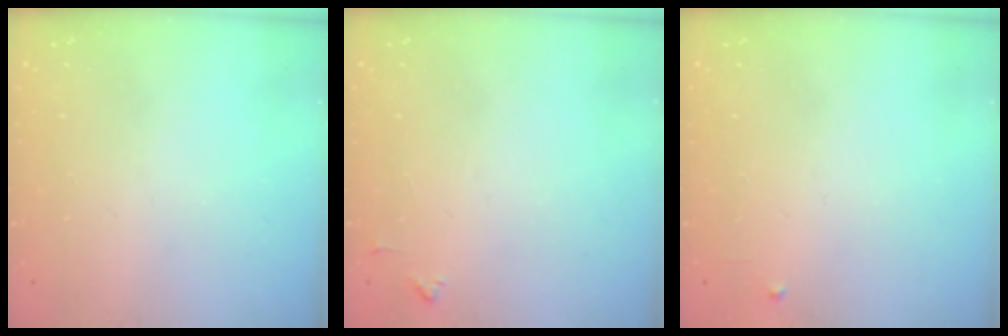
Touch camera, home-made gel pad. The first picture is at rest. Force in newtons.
{"total": 4.1, "press": 4.0, "slide": 0.6}
{"total": 2.4, "press": 2.3, "slide": 0.4}